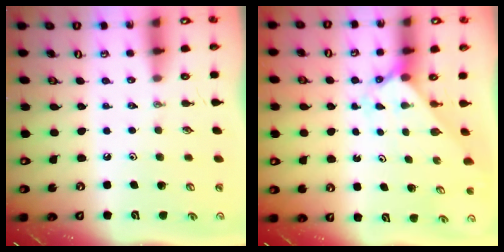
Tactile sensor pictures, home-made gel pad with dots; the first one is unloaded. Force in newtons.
{"total": 2.1, "press": 2.1, "slide": 0.2}